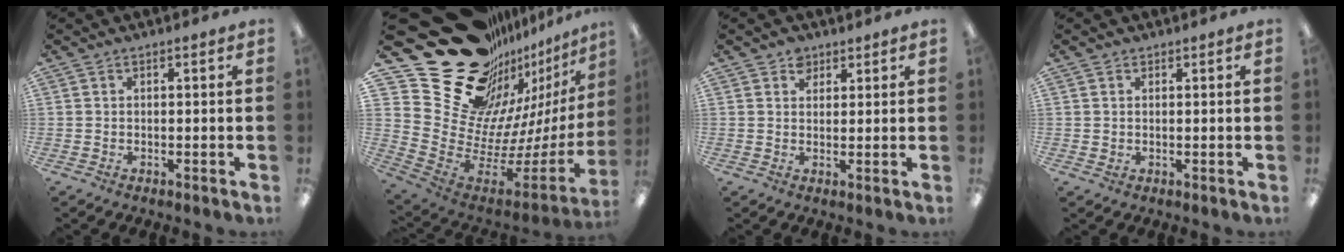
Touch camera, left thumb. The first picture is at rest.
{"total": 28.7, "force": [18.3, 17.3, 13.6], "torque": [-0.185, -0.172, 0.393]}
{"total": 3.0, "force": [2.2, 2.0, 0.6], "torque": [0.001, -0.006, 0.038]}
{"total": 1.0, "force": [0.7, 0.6, -0.1], "torque": [0.002, 0.002, 0.014]}